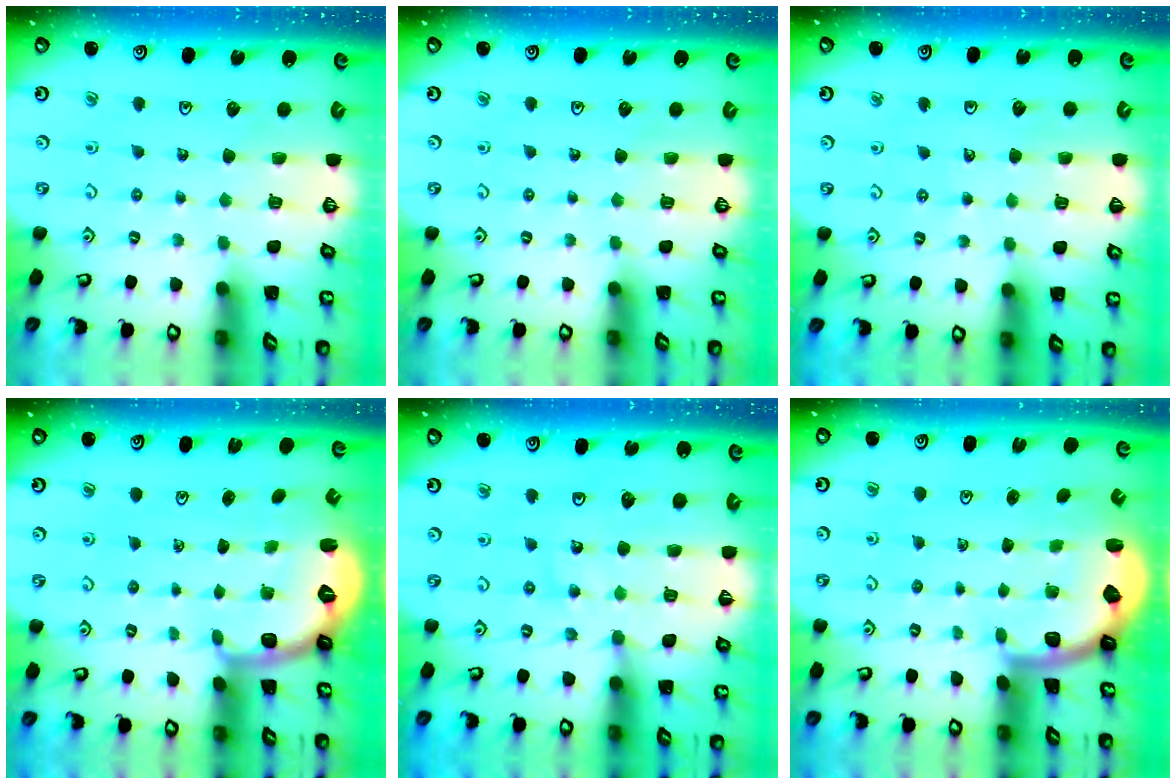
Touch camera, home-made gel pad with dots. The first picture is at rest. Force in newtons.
{"total": 0.0}
{"total": 3.8, "press": 3.6, "slide": 1.3}
{"total": 2.6, "press": 1.6, "slide": 2.1}
{"total": 13.1, "press": 12.6, "slide": 3.7}
{"total": 1.9, "press": 1.8, "slide": 0.5}